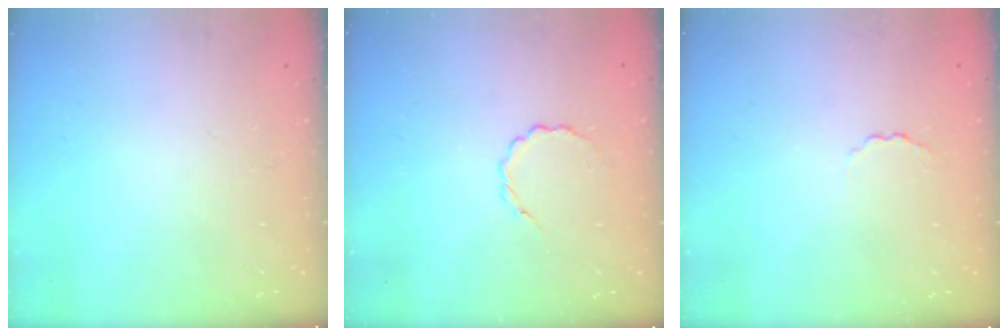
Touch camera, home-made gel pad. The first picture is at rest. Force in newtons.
{"total": 2.9, "press": 2.7, "slide": 1.0}
{"total": 2.0, "press": 1.9, "slide": 0.4}